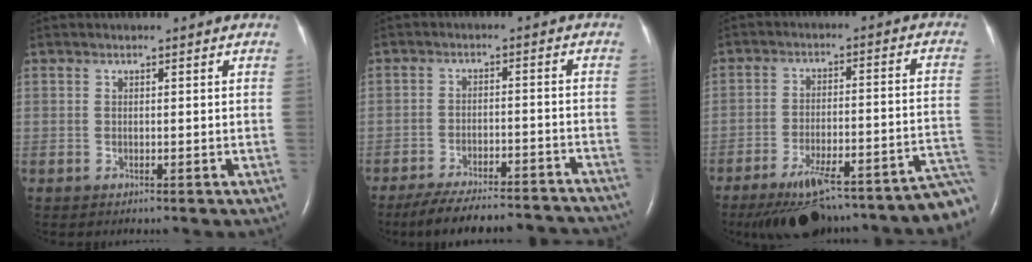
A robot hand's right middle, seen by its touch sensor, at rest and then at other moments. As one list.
[{"total": 18.8, "force": [-17.4, 3.0, 6.4], "torque": [-0.092, -0.005, -0.232]}, {"total": 21.5, "force": [-18.2, 2.7, 11.1], "torque": [-0.077, 0.025, -0.251]}]